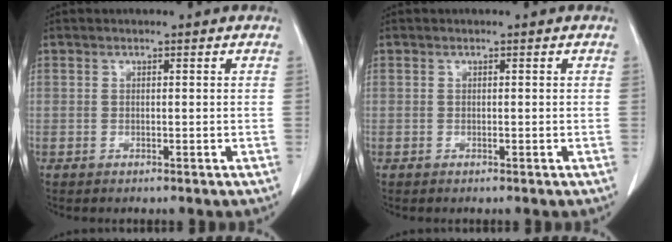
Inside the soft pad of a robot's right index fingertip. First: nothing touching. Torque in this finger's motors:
{"motor_torque": [0.08, 0.01, -0.01, 0.00]}